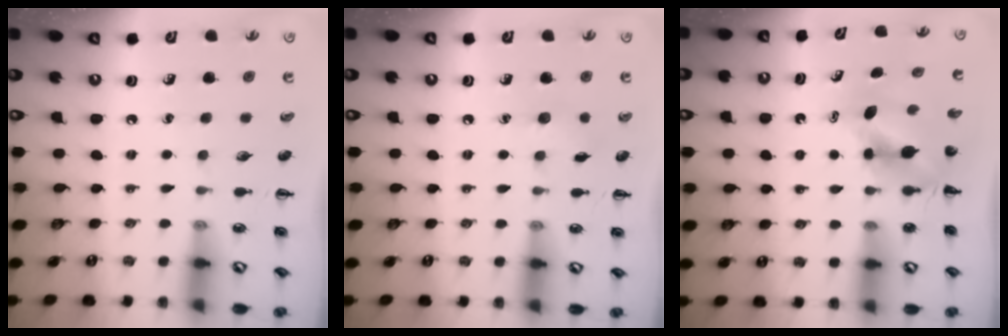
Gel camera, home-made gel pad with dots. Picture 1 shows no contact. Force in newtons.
{"total": 5.1, "press": 5.0, "slide": 0.9}
{"total": 5.2, "press": 5.1, "slide": 0.7}